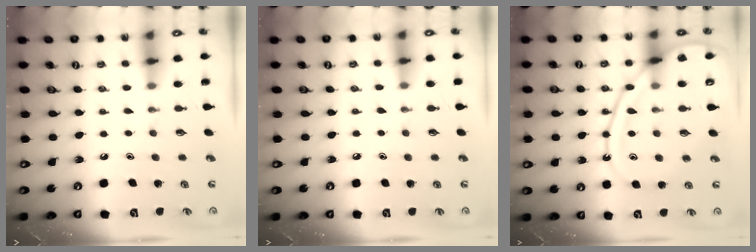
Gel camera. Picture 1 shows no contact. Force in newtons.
{"total": 3.5, "press": 3.5, "slide": 0.6}
{"total": 15.4, "press": 15.4, "slide": 1.4}